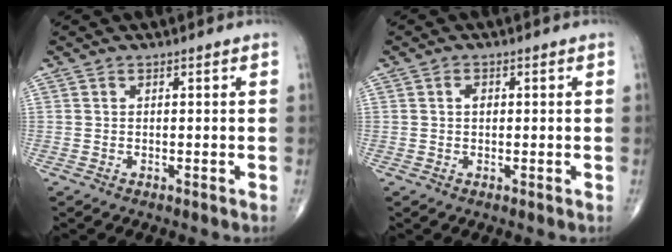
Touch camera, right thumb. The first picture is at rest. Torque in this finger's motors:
{"motor_torque": [0.25, 0.50, 0.21, 0.06, -0.01]}